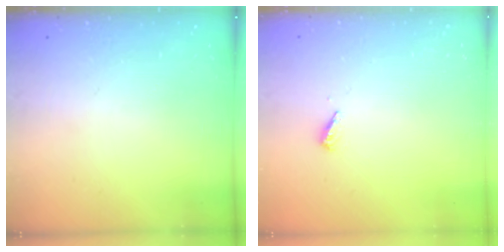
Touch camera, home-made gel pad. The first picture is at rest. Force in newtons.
{"total": 2.9, "press": 2.9, "slide": 0.3}